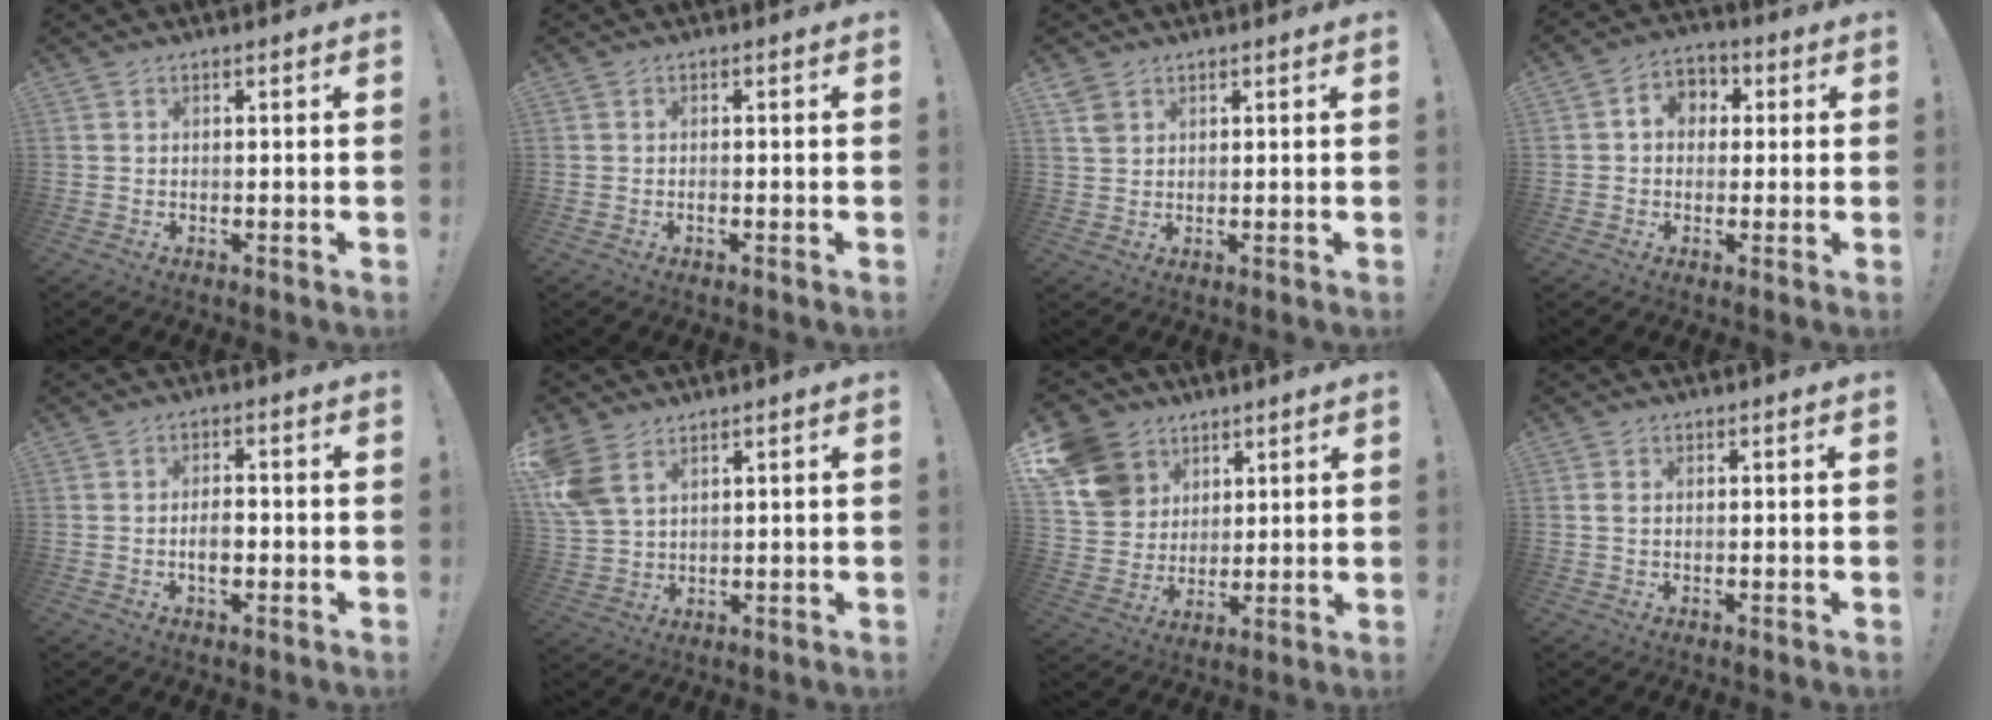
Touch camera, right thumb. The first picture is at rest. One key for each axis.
{"total": 0.7, "fx": -0.6, "fy": 0.1, "fz": 0.3, "tx": -0.007, "ty": -0.003, "tz": -0.011}
{"total": 2.7, "fx": 1.7, "fy": 1.9, "fz": 1.0, "tx": -0.013, "ty": -0.004, "tz": 0.031}
{"total": 6.3, "fx": 0.5, "fy": 5.5, "fz": 3.0, "tx": -0.037, "ty": 0.006, "tz": 0.011}
{"total": 4.5, "fx": -1.3, "fy": 2.4, "fz": 3.6, "tx": -0.051, "ty": 0.002, "tz": -0.028}
{"total": 8.5, "fx": 4.7, "fy": 5.2, "fz": 4.8, "tx": -0.102, "ty": -0.014, "tz": 0.096}
{"total": 14.3, "fx": 6.9, "fy": 11.6, "fz": 4.9, "tx": -0.084, "ty": -0.030, "tz": 0.146}
{"total": 1.0, "fx": 0.1, "fy": 0.7, "fz": 0.7, "tx": -0.015, "ty": 0.005, "tz": 0.001}